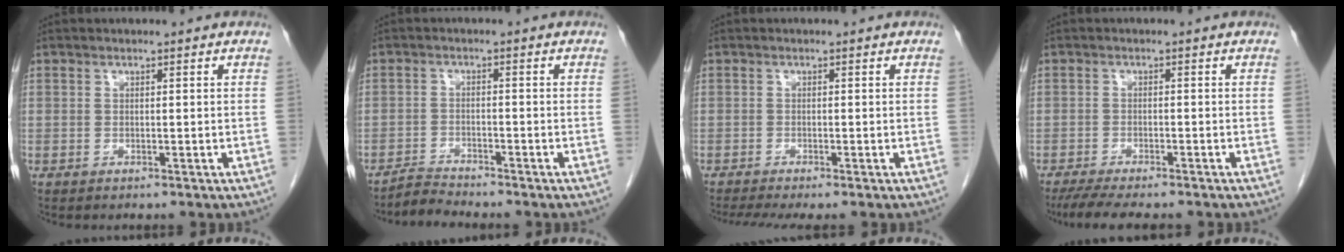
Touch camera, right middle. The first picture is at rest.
{"total": 2.7, "force": [-2.6, -0.5, -0.3], "torque": [0.005, -0.017, -0.048]}
{"total": 4.2, "force": [-3.3, 0.1, 2.5], "torque": [-0.040, -0.011, -0.057]}
{"total": 8.2, "force": [-6.9, 1.5, 4.2], "torque": [-0.062, -0.014, -0.107]}